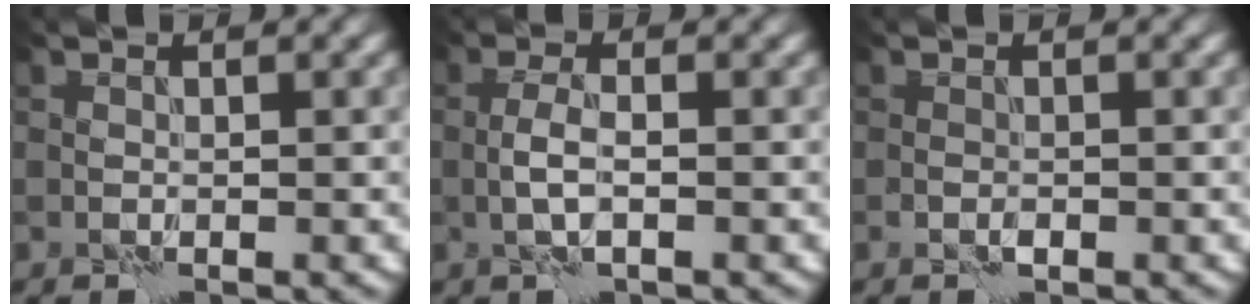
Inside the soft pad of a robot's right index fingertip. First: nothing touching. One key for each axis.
{"total": 2.1, "fx": -0.4, "fy": 0.5, "fz": 2.0, "tx": -0.043, "ty": 0.003, "tz": -0.012}
{"total": 0.7, "fx": -0.5, "fy": 0.3, "fz": 0.4, "tx": -0.007, "ty": 0.003, "tz": -0.010}